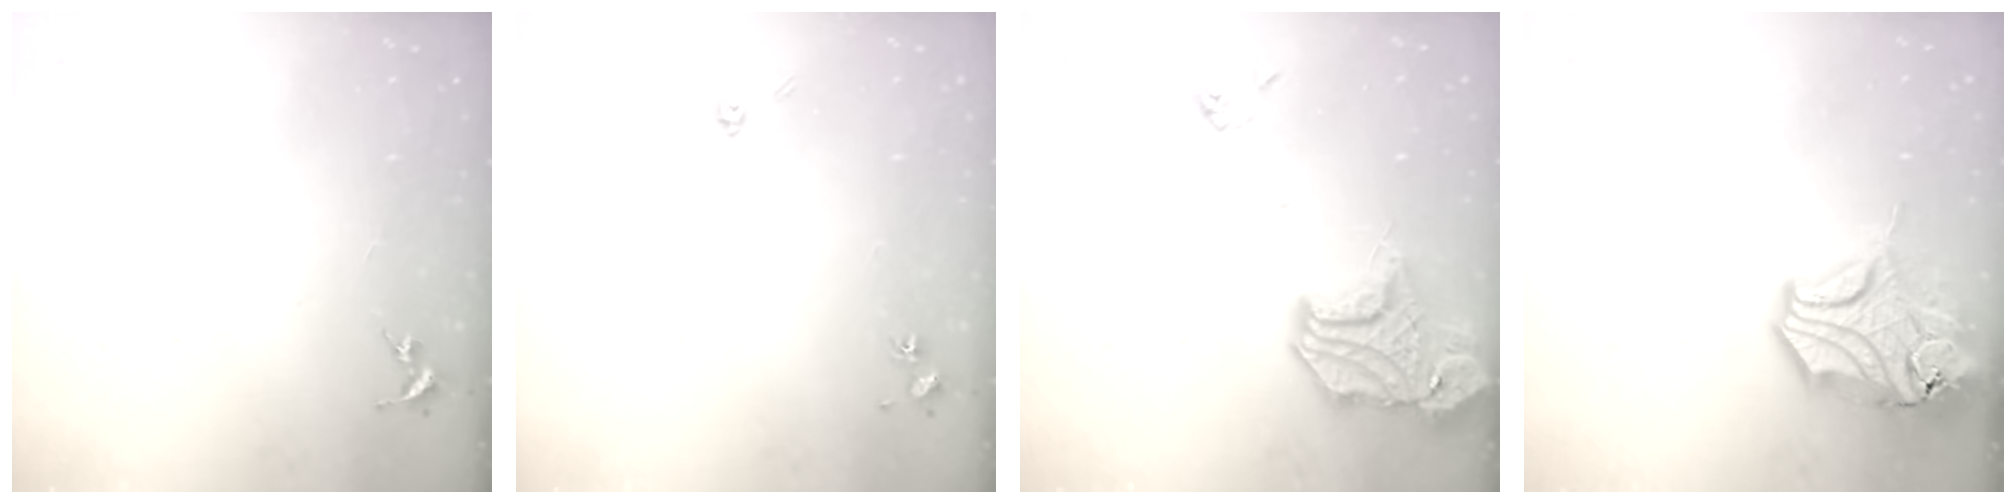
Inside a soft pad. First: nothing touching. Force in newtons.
{"total": 4.0, "press": 3.8, "slide": 1.4}
{"total": 18.4, "press": 18.3, "slide": 2.2}
{"total": 16.7, "press": 16.5, "slide": 2.5}